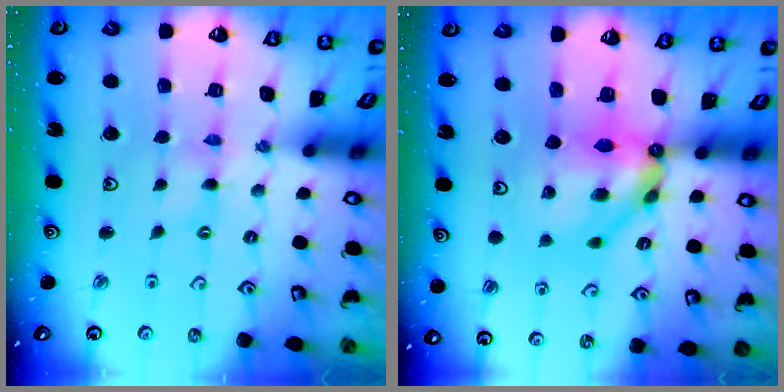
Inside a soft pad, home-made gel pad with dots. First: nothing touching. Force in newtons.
{"total": 10.3, "press": 10.3, "slide": 0.7}